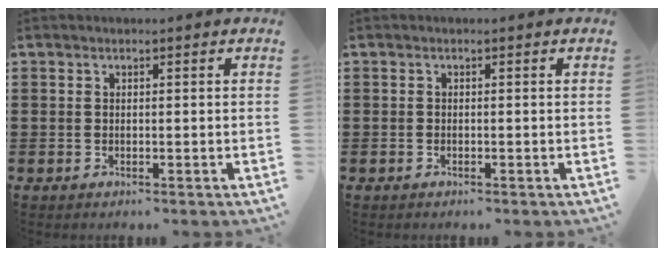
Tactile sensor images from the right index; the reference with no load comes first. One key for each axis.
{"total": 0.0}